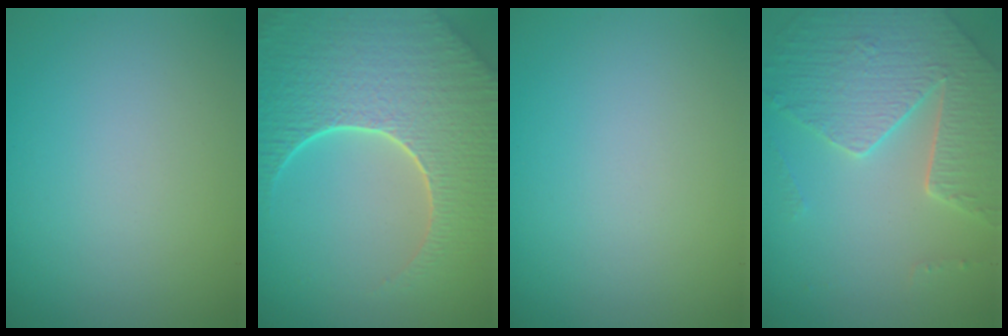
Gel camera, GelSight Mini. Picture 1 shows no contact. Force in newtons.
{"total": 9.3, "press": 6.7, "slide": 6.5}
{"total": 0.0}
{"total": 5.1, "press": 4.7, "slide": 2.1}